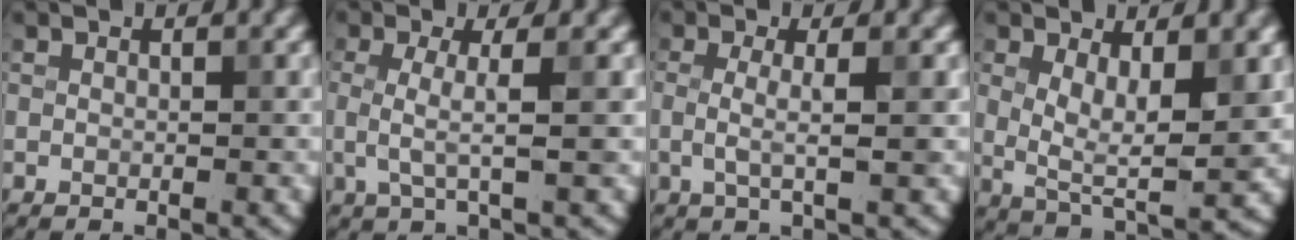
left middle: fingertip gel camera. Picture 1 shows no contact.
{"total": 2.9, "force": [-0.2, 0.5, 2.9], "torque": [-0.063, -0.002, -0.004]}
{"total": 2.6, "force": [-0.2, 0.4, 2.5], "torque": [-0.055, -0.004, -0.005]}
{"total": 5.5, "force": [1.1, 2.3, 4.8], "torque": [-0.101, -0.012, 0.024]}